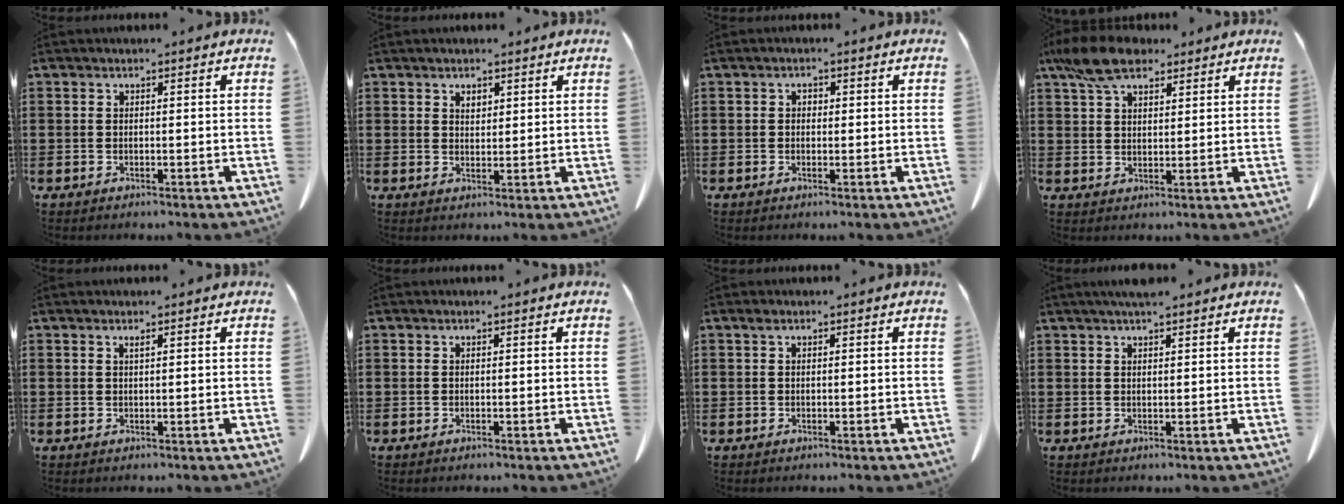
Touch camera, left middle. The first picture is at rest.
{"total": 1.8, "force": [1.4, 0.9, 0.7], "torque": [-0.008, -0.002, 0.026]}
{"total": 0.9, "force": [0.1, 0.7, 0.6], "torque": [-0.015, 0.004, 0.002]}
{"total": 7.9, "force": [5.6, 3.7, 4.3], "torque": [-0.103, 0.000, 0.106]}
{"total": 0.7, "force": [0.4, 0.0, 0.6], "torque": [-0.012, -0.003, 0.009]}
{"total": 0.0}
{"total": 0.7, "force": [0.3, 0.4, 0.4], "torque": [-0.011, 0.003, 0.006]}
{"total": 2.2, "force": [1.7, 0.3, 1.3], "torque": [-0.030, 0.002, 0.031]}